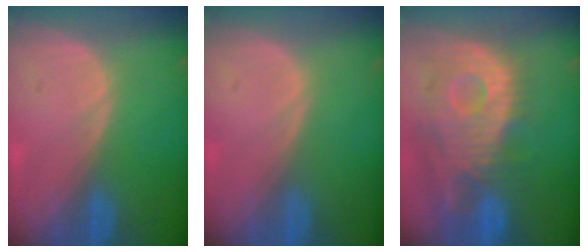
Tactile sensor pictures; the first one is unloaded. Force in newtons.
{"total": 0.0}
{"total": 12.5, "press": 11.0, "slide": 5.9}